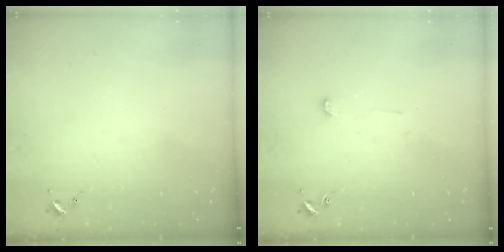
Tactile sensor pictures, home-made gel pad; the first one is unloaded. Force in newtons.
{"total": 3.3, "press": 3.3, "slide": 0.3}